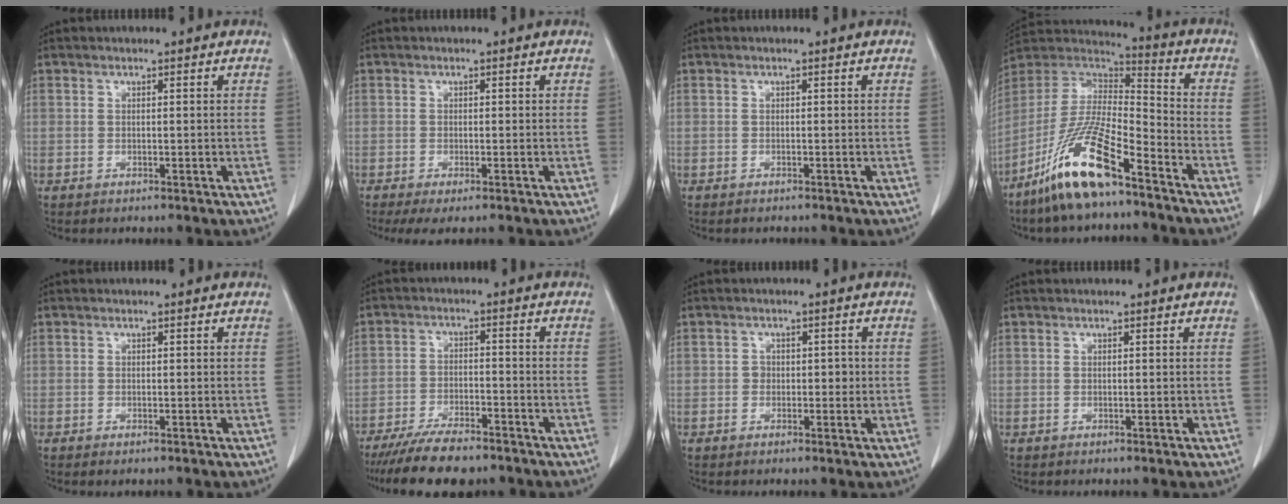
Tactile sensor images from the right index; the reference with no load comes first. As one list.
[{"total": 3.3, "force": [-2.0, 0.9, 2.5], "torque": [-0.044, -0.010, -0.031]}, {"total": 0.5, "force": [-0.5, 0.2, 0.0], "torque": [0.000, 0.000, -0.009]}, {"total": 16.2, "force": [-10.7, 2.7, 11.9], "torque": [-0.243, -0.011, -0.202]}, {"total": 0.6, "force": [-0.2, 0.3, 0.4], "torque": [-0.006, -0.002, -0.002]}, {"total": 9.5, "force": [-7.8, 2.6, 4.6], "torque": [-0.073, -0.015, -0.131]}, {"total": 2.2, "force": [-0.1, 1.8, 1.4], "torque": [-0.012, 0.009, -0.003]}, {"total": 0.0}]